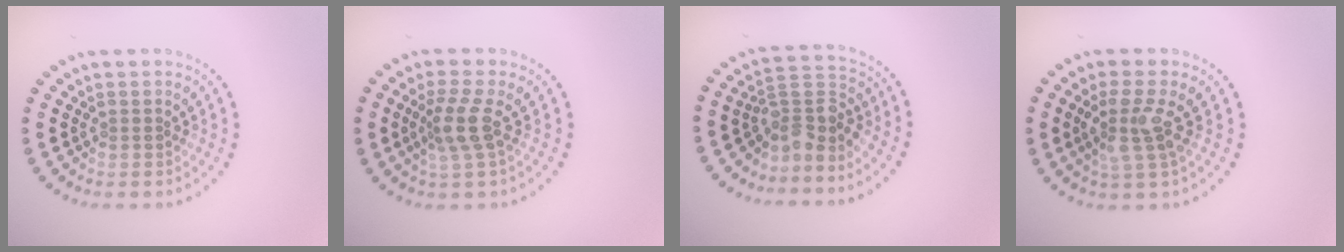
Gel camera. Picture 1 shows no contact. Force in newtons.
{"total": 2.9, "press": 2.3, "slide": 1.8}
{"total": 3.5, "press": 2.7, "slide": 2.2}
{"total": 3.1, "press": 2.7, "slide": 1.5}